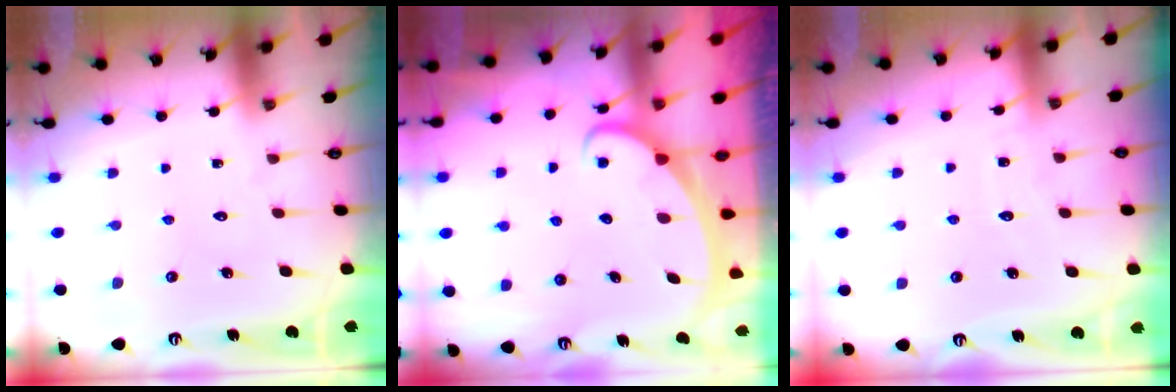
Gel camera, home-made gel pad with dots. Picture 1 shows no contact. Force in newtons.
{"total": 2.4, "press": 2.4, "slide": 0.3}
{"total": 4.8, "press": 4.8, "slide": 0.5}